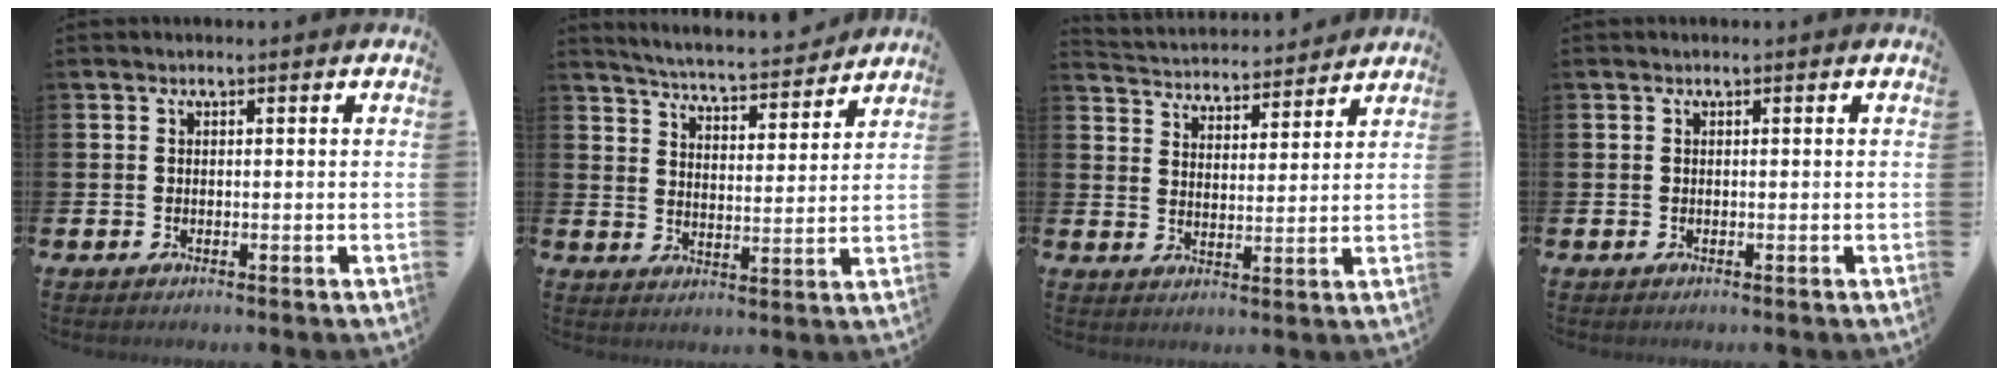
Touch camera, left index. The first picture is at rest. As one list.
[{"total": 5.3, "force": [5.2, 0.2, 0.8], "torque": [-0.039, -0.040, 0.089]}, {"total": 4.3, "force": [4.2, 0.8, -0.3], "torque": [-0.015, -0.036, 0.073]}, {"total": 0.0}]